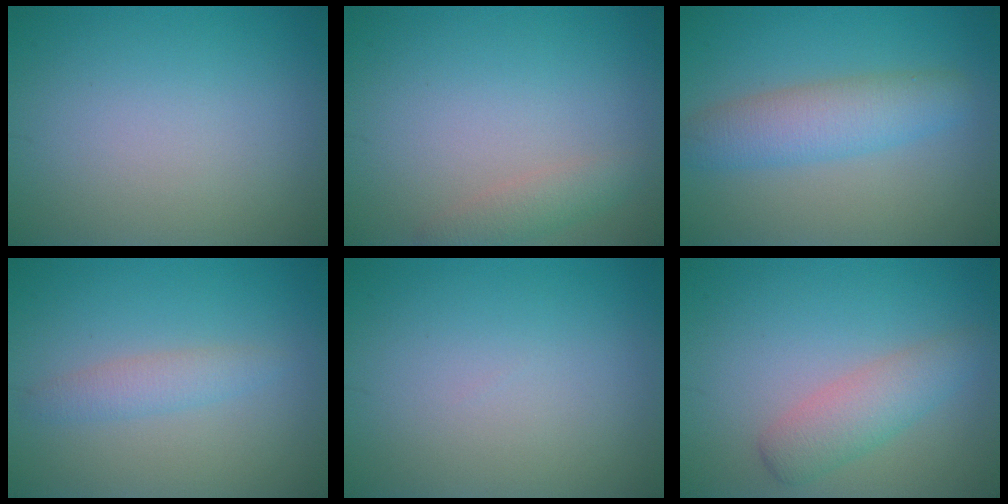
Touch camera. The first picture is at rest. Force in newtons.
{"total": 1.9, "press": 1.9, "slide": 0.1}
{"total": 4.5, "press": 4.5, "slide": 0.2}
{"total": 2.0, "press": 2.0, "slide": 0.0}
{"total": 0.0}
{"total": 3.2, "press": 3.2, "slide": 0.1}